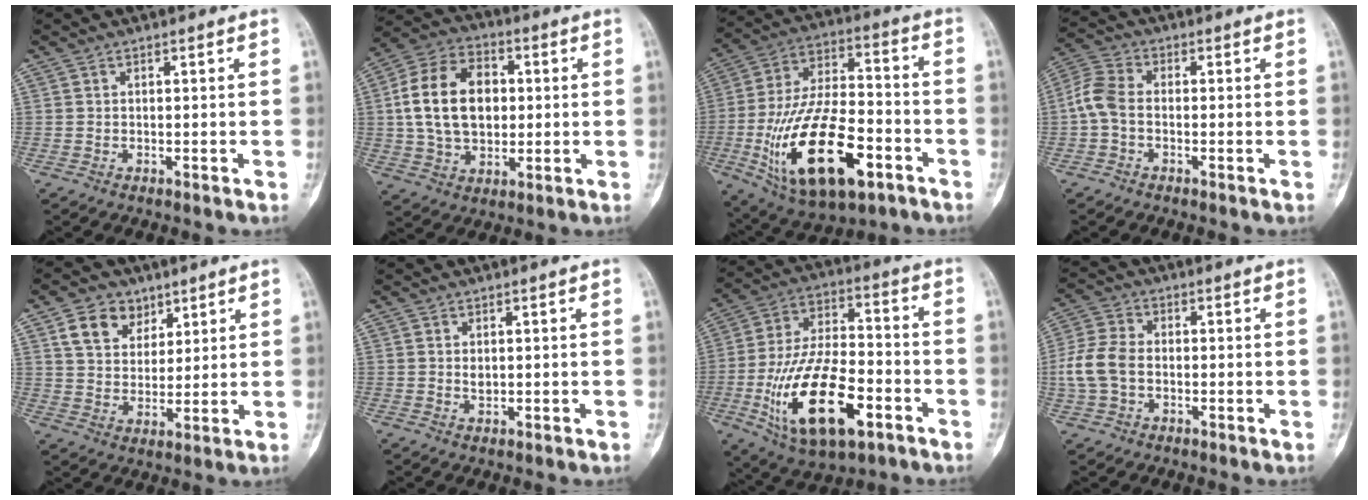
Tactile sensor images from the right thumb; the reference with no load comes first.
{"total": 16.6, "force": [1.7, 11.5, 11.8], "torque": [-0.189, 0.018, 0.028]}
{"total": 24.6, "force": [-9.0, 11.5, 19.8], "torque": [-0.371, 0.034, -0.141]}
{"total": 5.8, "force": [-1.0, 3.7, 4.3], "torque": [-0.097, 0.017, -0.032]}
{"total": 8.7, "force": [4.7, 6.4, 3.6], "torque": [-0.037, -0.024, 0.089]}
{"total": 1.2, "force": [0.3, 0.7, 0.9], "torque": [-0.012, -0.001, 0.008]}
{"total": 21.9, "force": [-8.0, 10.2, 17.7], "torque": [-0.321, 0.031, -0.127]}
{"total": 7.9, "force": [-1.0, 5.6, 5.6], "torque": [-0.126, 0.017, -0.025]}